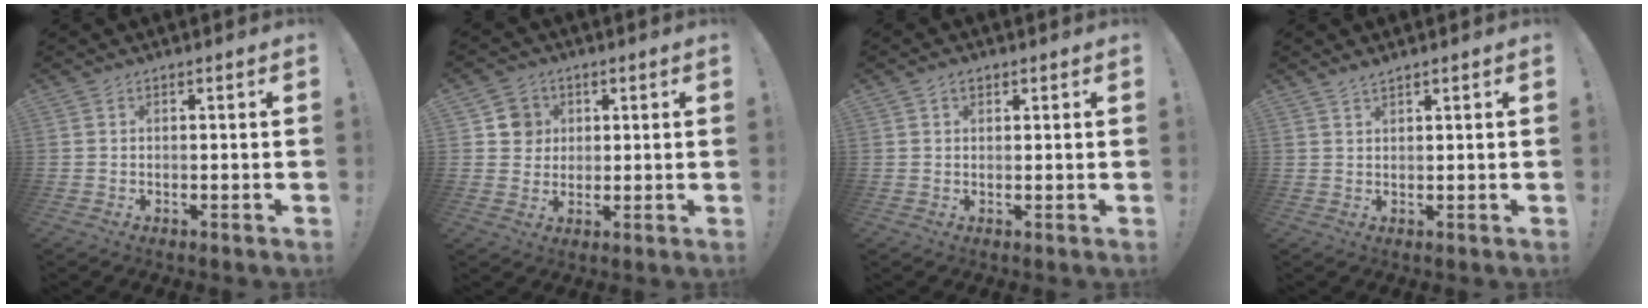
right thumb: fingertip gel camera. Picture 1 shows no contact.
{"total": 6.3, "force": [2.0, 5.9, 0.9], "torque": [-0.005, -0.008, 0.039]}
{"total": 2.1, "force": [1.2, 1.3, 1.2], "torque": [-0.023, 0.002, 0.022]}
{"total": 1.8, "force": [1.6, 0.2, 0.8], "torque": [-0.025, -0.003, 0.032]}